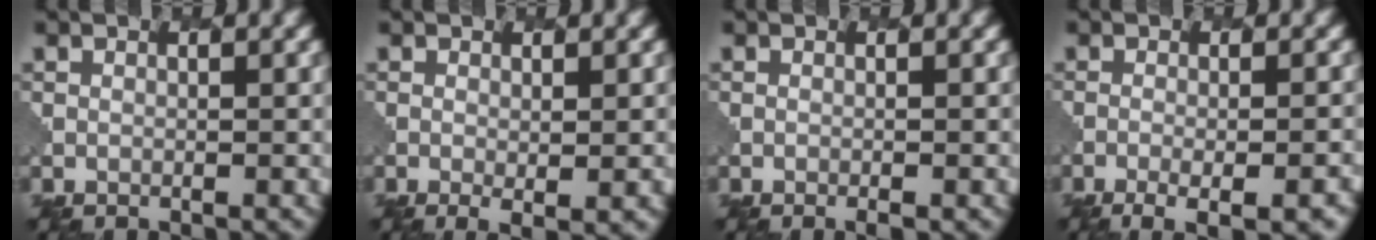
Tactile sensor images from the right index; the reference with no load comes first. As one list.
[{"total": 2.0, "force": [-0.2, 0.4, 2.0], "torque": [-0.033, -0.011, 0.002]}, {"total": 0.9, "force": [-0.4, 0.3, 0.8], "torque": [-0.006, -0.002, -0.002]}, {"total": 5.8, "force": [-2.8, 2.0, 4.7], "torque": [-0.048, 0.001, -0.031]}]